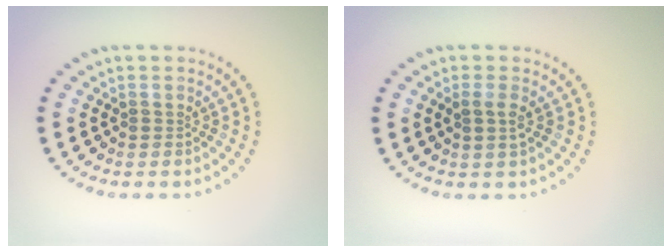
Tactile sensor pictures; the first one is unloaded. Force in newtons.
{"total": 1.3, "press": 1.2, "slide": 0.6}